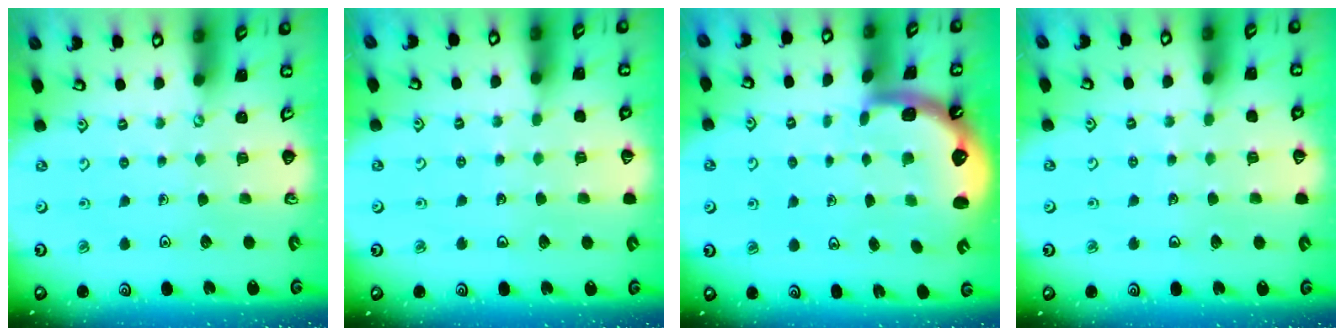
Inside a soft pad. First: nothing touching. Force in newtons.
{"total": 2.4, "press": 2.4, "slide": 0.2}
{"total": 1.5, "press": 1.4, "slide": 0.6}
{"total": 2.4, "press": 2.4, "slide": 0.2}